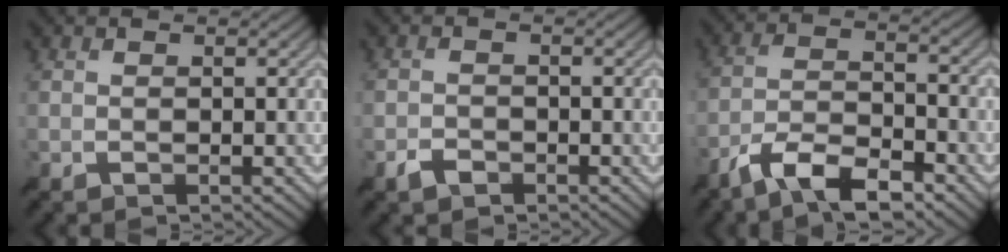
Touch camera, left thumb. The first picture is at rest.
{"total": 1.8, "force": [-1.3, 1.0, 0.8], "torque": [-0.011, 0.001, -0.029]}
{"total": 8.7, "force": [-6.3, 2.5, 5.5], "torque": [-0.104, 0.001, -0.127]}